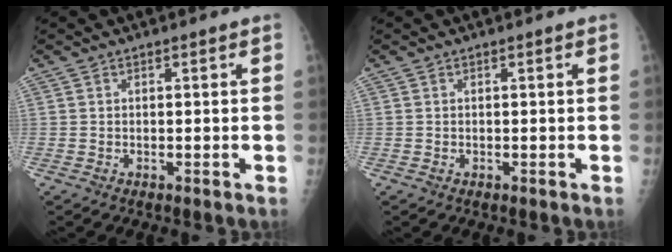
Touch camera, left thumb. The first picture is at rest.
{"total": 0.0}